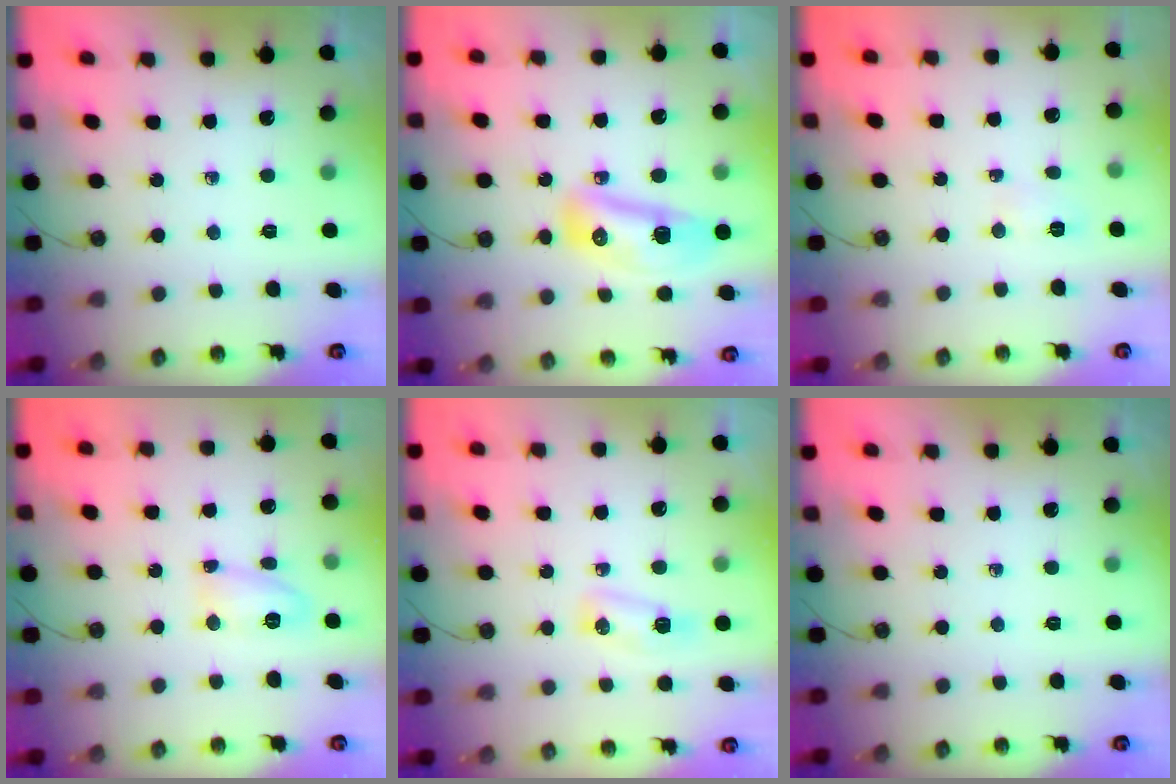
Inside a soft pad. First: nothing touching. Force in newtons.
{"total": 10.7, "press": 10.6, "slide": 1.5}
{"total": 2.8, "press": 2.7, "slide": 0.8}
{"total": 21.4, "press": 9.1, "slide": 19.4}
{"total": 5.4, "press": 5.3, "slide": 0.5}
{"total": 0.0}